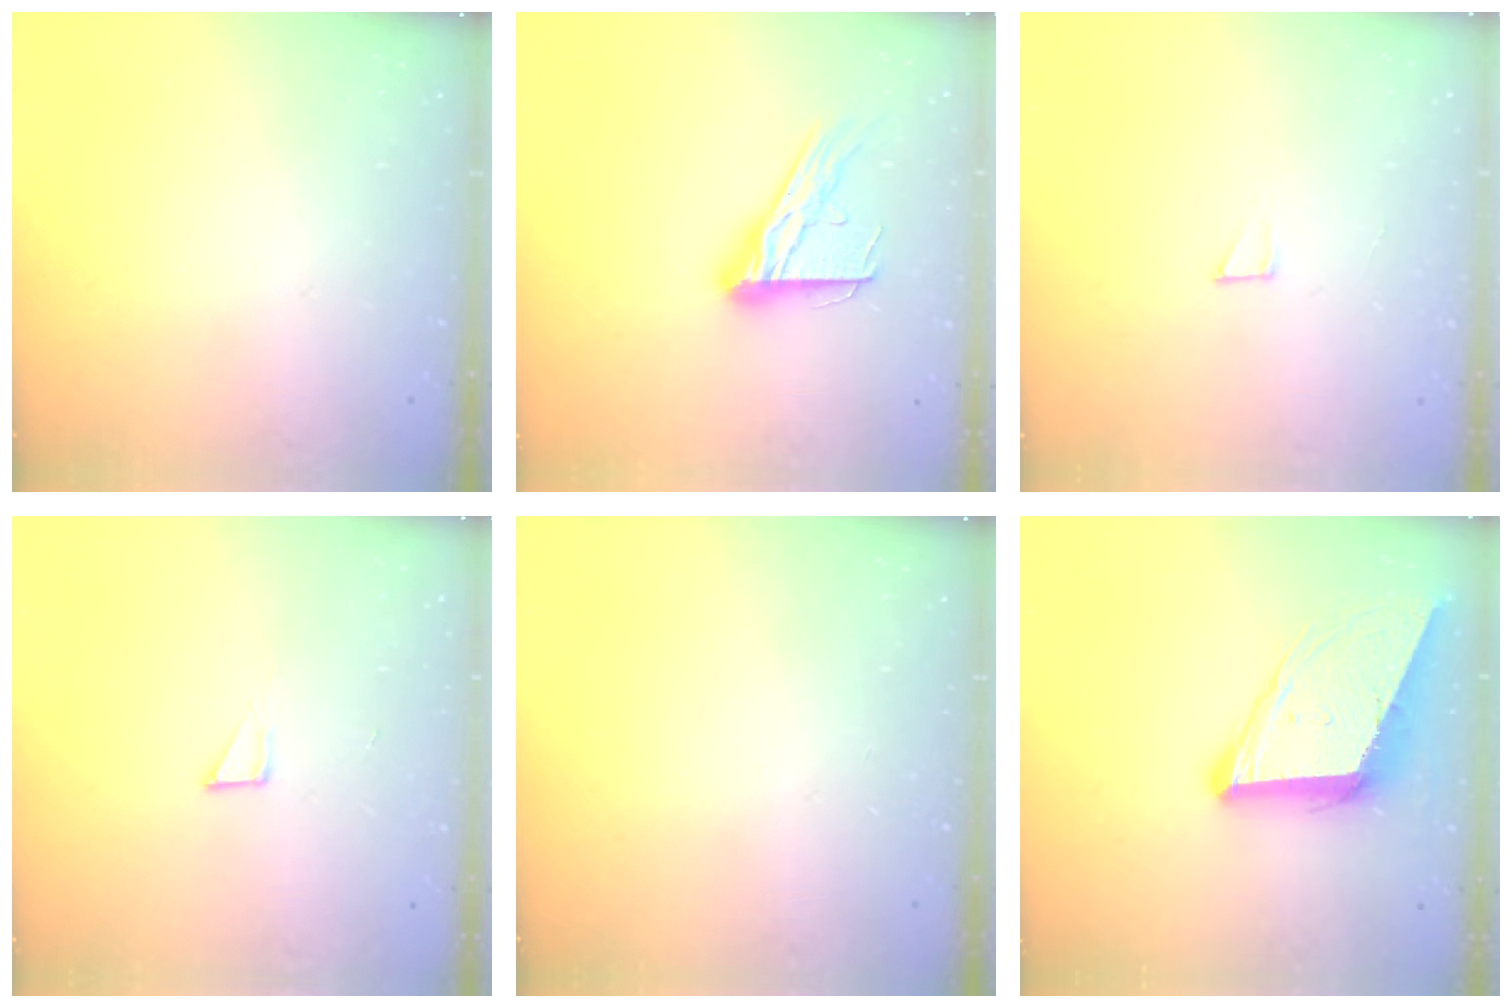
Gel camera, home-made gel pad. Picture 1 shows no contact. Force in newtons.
{"total": 14.8, "press": 14.8, "slide": 1.3}
{"total": 1.9, "press": 1.9, "slide": 0.1}
{"total": 3.6, "press": 3.6, "slide": 0.4}
{"total": 0.0}
{"total": 12.6, "press": 12.0, "slide": 3.9}